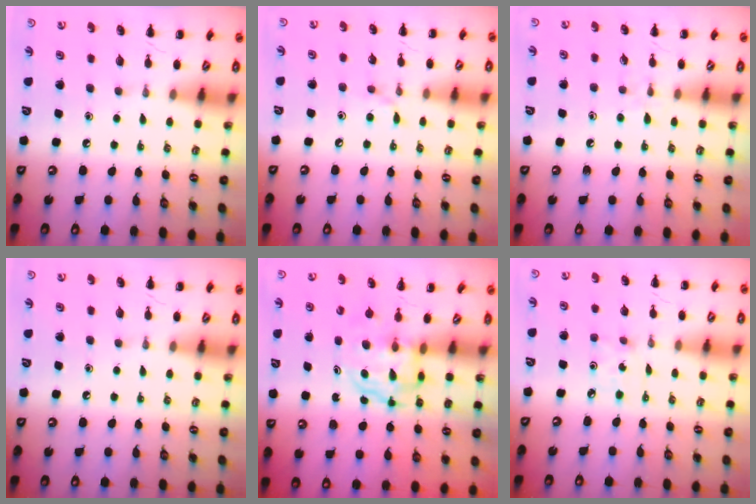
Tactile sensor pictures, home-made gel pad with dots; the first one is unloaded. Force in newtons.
{"total": 5.1, "press": 4.9, "slide": 1.6}
{"total": 5.2, "press": 5.0, "slide": 1.2}
{"total": 0.0}
{"total": 3.8, "press": 3.8, "slide": 0.2}
{"total": 1.7, "press": 1.6, "slide": 0.6}